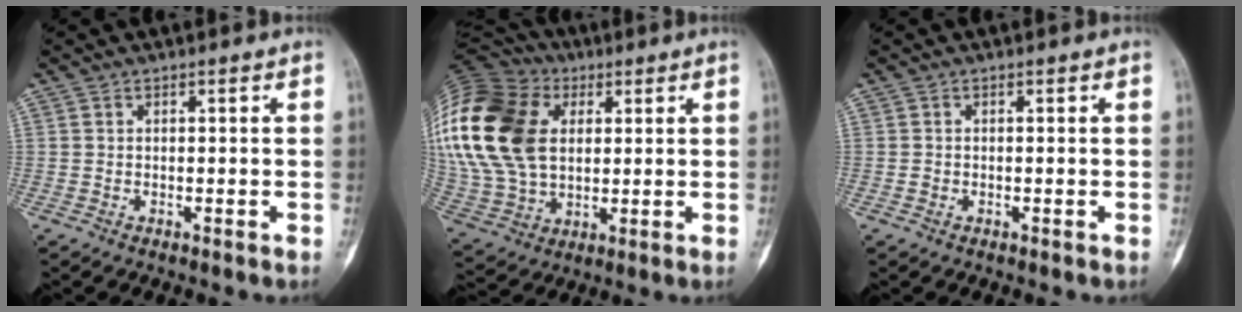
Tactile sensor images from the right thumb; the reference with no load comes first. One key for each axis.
{"total": 30.9, "fx": 7.1, "fy": 21.7, "fz": 20.9, "tx": -0.475, "ty": 0.040, "tz": 0.144}
{"total": 0.7, "fx": -0.2, "fy": 0.6, "fz": 0.3, "tx": 0.001, "ty": 0.002, "tz": -0.004}